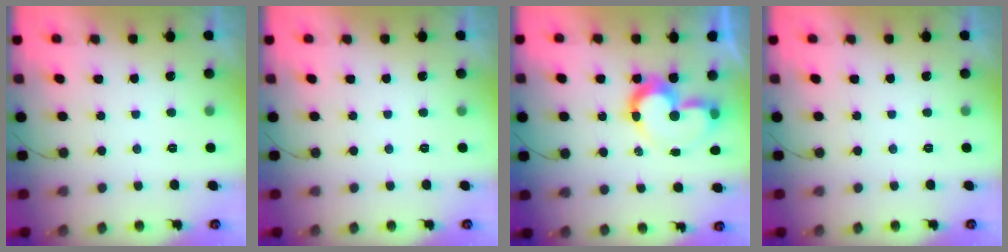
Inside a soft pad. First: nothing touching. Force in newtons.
{"total": 0.0}
{"total": 10.1, "press": 9.8, "slide": 2.4}
{"total": 0.0}